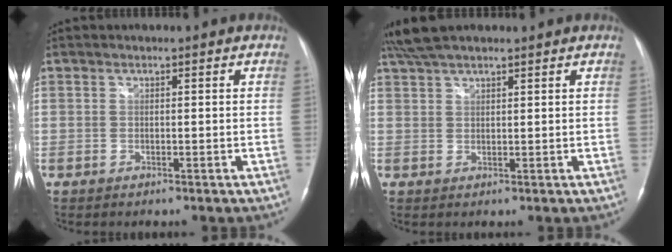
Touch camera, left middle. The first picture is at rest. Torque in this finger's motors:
{"motor_torque": [0.23, -0.15, 0.03, 0.06]}